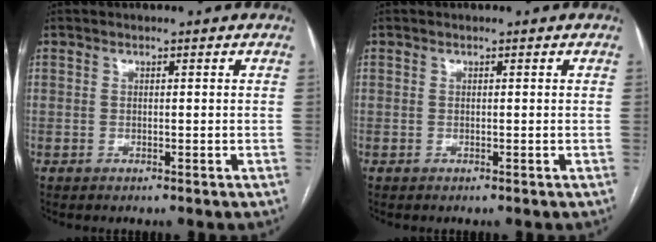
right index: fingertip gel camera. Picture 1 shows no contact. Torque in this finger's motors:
{"motor_torque": [0.00, 0.00, 0.00, 0.00]}